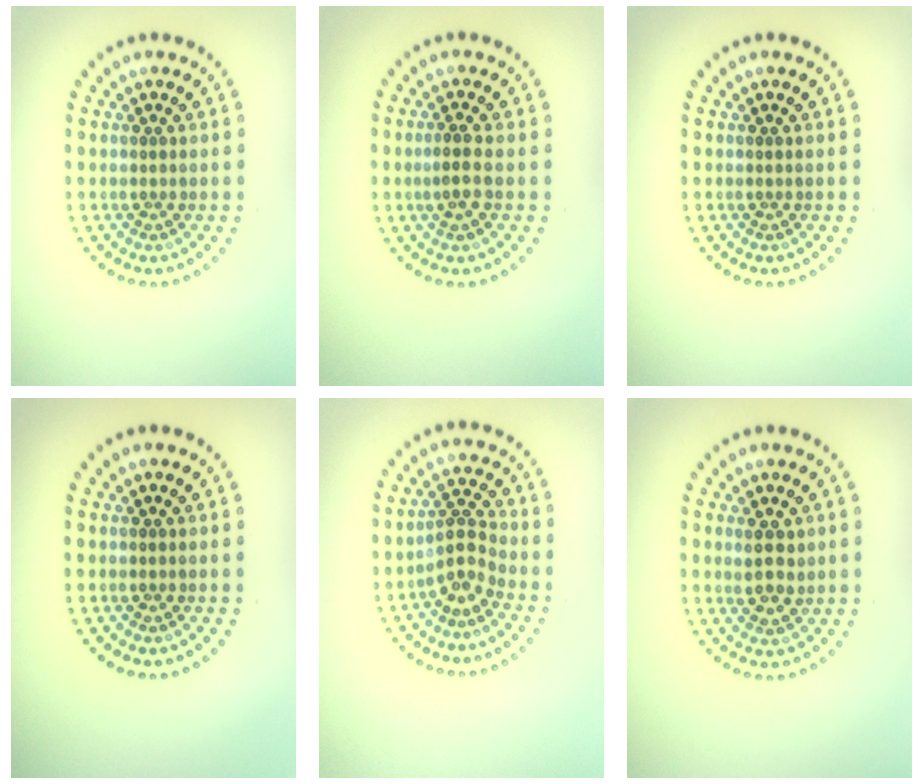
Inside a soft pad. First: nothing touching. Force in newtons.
{"total": 1.8, "press": 1.7, "slide": 0.7}
{"total": 0.0}
{"total": 0.0}
{"total": 2.6, "press": 1.8, "slide": 1.9}
{"total": 2.3, "press": 2.2, "slide": 0.7}